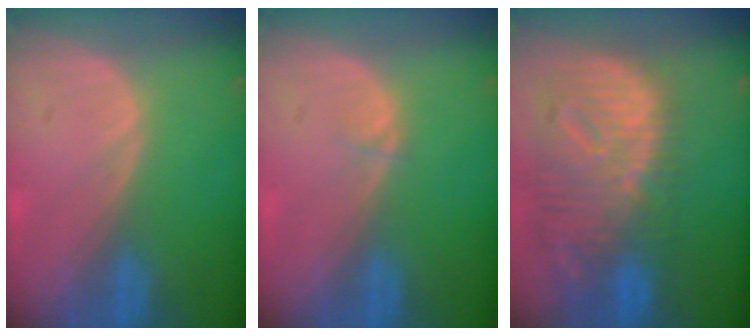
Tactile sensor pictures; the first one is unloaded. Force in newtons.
{"total": 0.5, "press": 0.5, "slide": 0.1}
{"total": 12.5, "press": 10.8, "slide": 6.3}